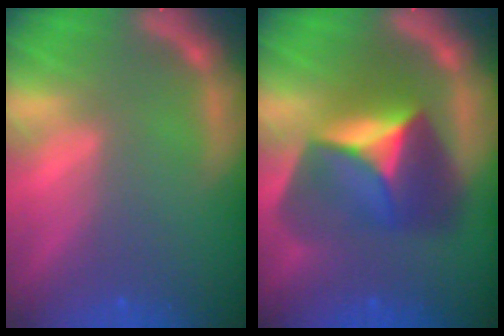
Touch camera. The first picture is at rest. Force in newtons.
{"total": 9.0}